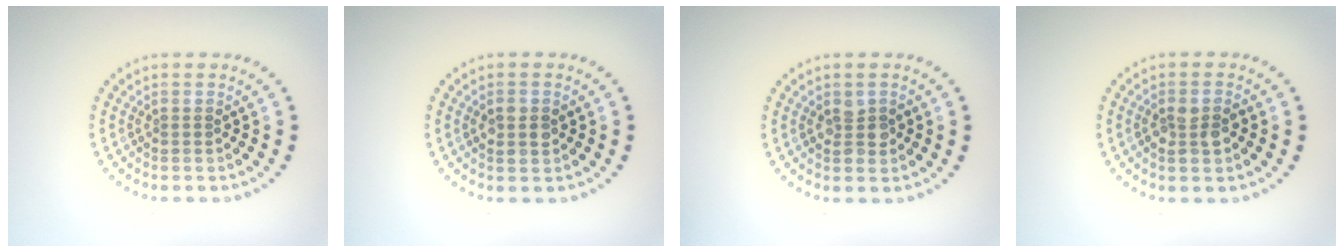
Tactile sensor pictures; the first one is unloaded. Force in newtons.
{"total": 2.1, "press": 2.1, "slide": 0.2}
{"total": 2.0, "press": 1.9, "slide": 0.3}
{"total": 2.6, "press": 2.5, "slide": 0.5}